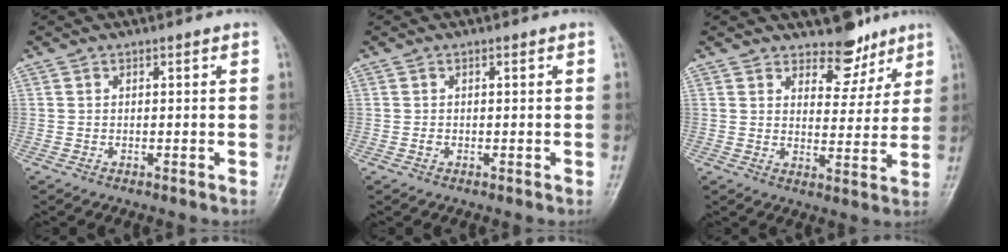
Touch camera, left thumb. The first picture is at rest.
{"total": 0.6, "force": [-0.1, 0.4, 0.4], "torque": [-0.005, 0.000, 0.000]}
{"total": 7.1, "force": [5.6, 3.8, 2.0], "torque": [0.007, -0.042, 0.088]}